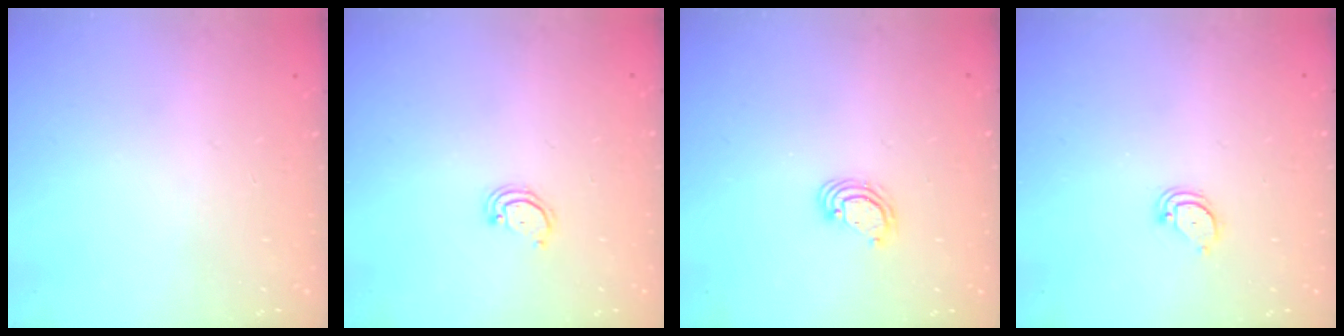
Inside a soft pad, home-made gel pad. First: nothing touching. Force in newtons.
{"total": 2.4, "press": 2.4, "slide": 0.2}
{"total": 4.0, "press": 3.9, "slide": 0.3}
{"total": 2.1, "press": 2.1, "slide": 0.2}